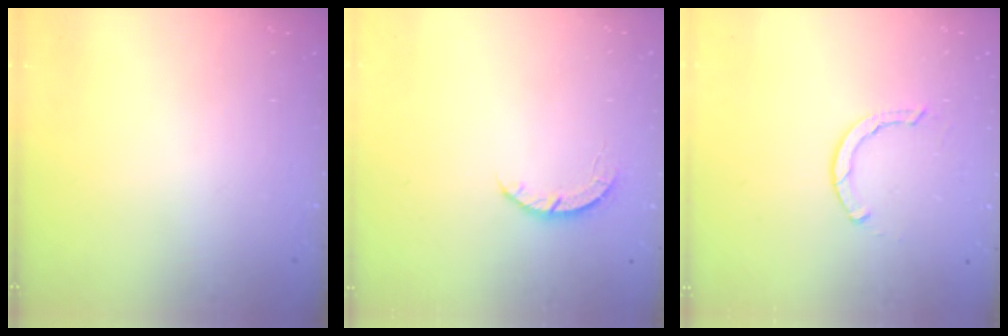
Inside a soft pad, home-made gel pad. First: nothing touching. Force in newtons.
{"total": 2.7, "press": 2.6, "slide": 0.4}
{"total": 2.3, "press": 2.3, "slide": 0.1}